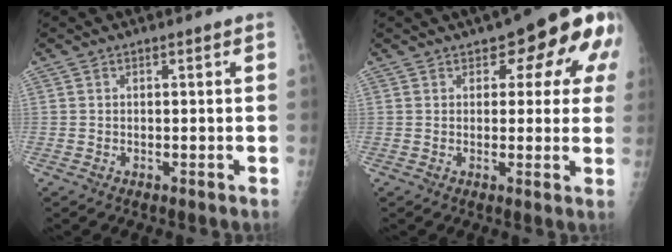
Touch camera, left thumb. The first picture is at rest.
{"total": 13.9, "force": [5.8, 6.1, 11.0], "torque": [-0.097, -0.003, 0.060]}